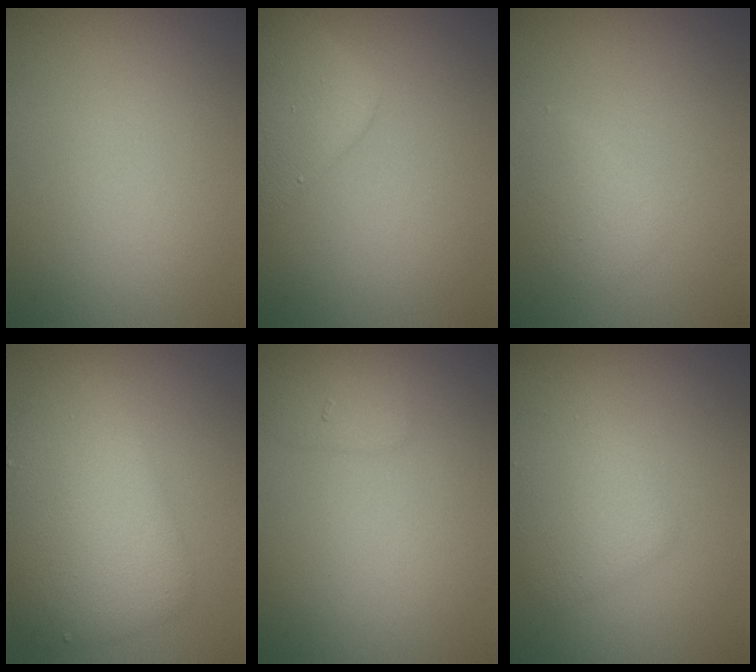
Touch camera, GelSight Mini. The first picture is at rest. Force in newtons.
{"total": 4.4, "press": 4.4, "slide": 0.0}
{"total": 1.5, "press": 1.5, "slide": 0.2}
{"total": 6.3, "press": 6.3, "slide": 0.1}
{"total": 1.6, "press": 1.6, "slide": 0.0}
{"total": 2.8, "press": 2.8, "slide": 0.2}